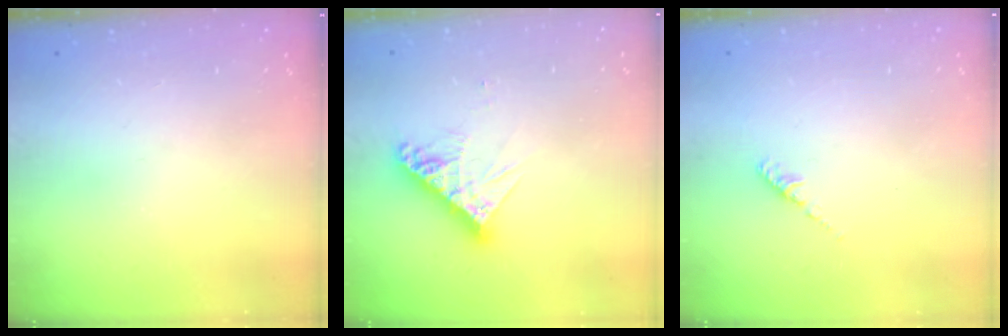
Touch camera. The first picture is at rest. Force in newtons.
{"total": 10.7, "press": 10.6, "slide": 1.0}
{"total": 2.2, "press": 2.1, "slide": 0.6}